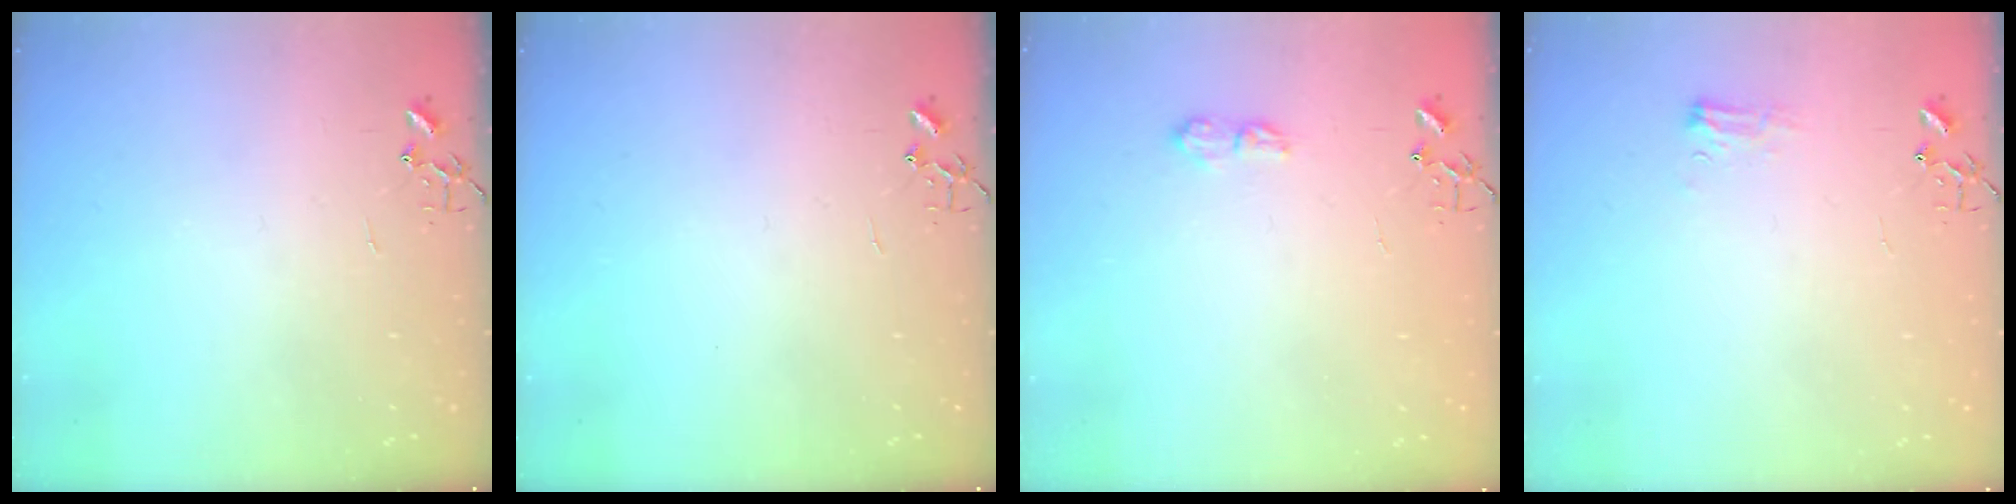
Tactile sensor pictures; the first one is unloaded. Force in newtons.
{"total": 0.0}
{"total": 7.0, "press": 7.0, "slide": 0.8}
{"total": 7.3, "press": 7.2, "slide": 0.9}